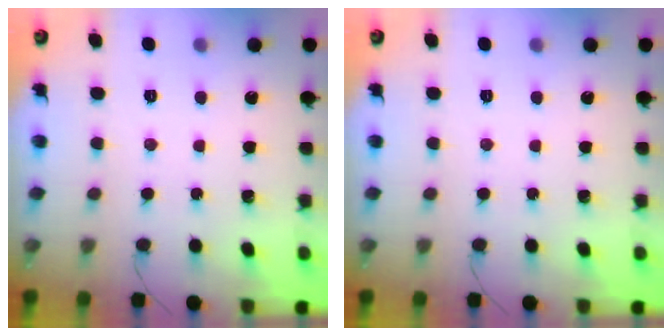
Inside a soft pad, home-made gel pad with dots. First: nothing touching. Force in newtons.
{"total": 0.0}